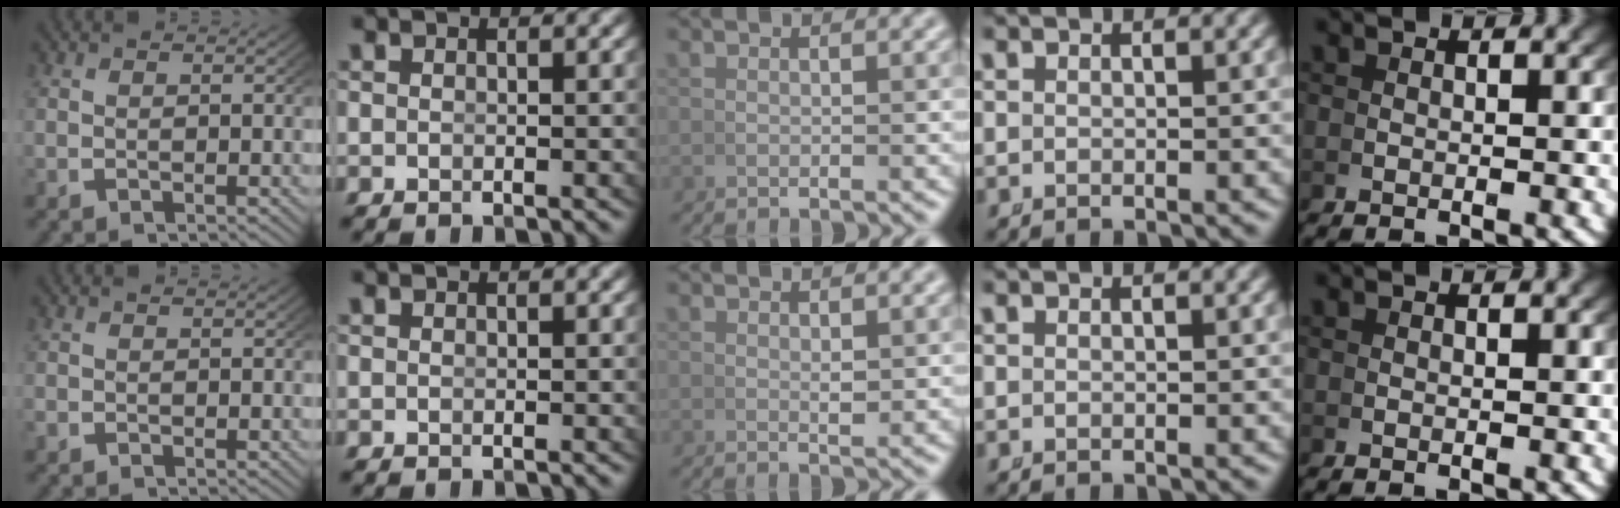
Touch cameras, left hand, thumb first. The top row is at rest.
{"thumb": {"total": 0.7, "force": [-0.3, 0.6, 0.1], "torque": [-0.007, -0.006, -0.006]}, "middle": {"total": 0.9, "force": [0.3, 0.3, 0.8], "torque": [-0.012, -0.004, 0.009]}}